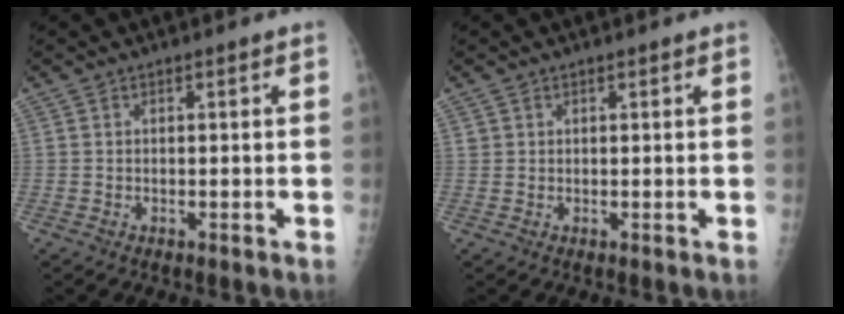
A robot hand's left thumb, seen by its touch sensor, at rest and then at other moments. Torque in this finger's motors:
{"motor_torque": [0.01, 0.14, 0.11, 0.12, -0.01]}